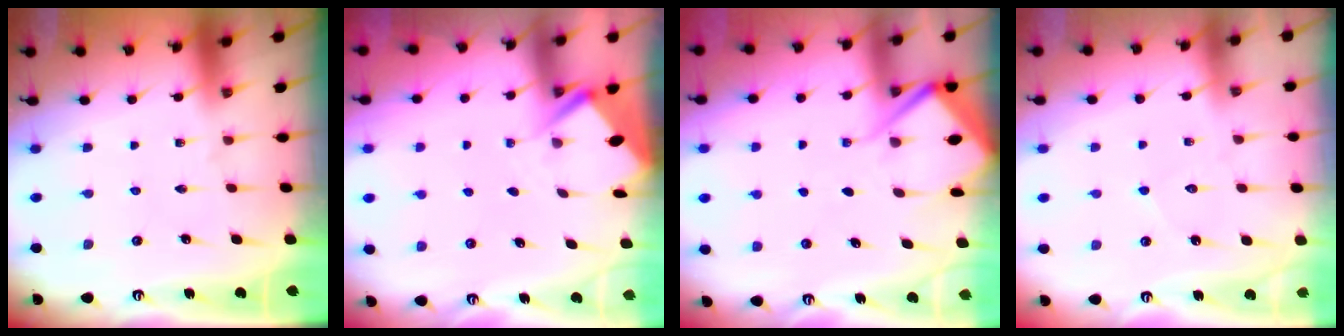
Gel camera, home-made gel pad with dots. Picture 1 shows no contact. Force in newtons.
{"total": 3.0, "press": 2.9, "slide": 0.4}
{"total": 5.8, "press": 5.8, "slide": 0.6}
{"total": 4.8, "press": 4.8, "slide": 0.3}